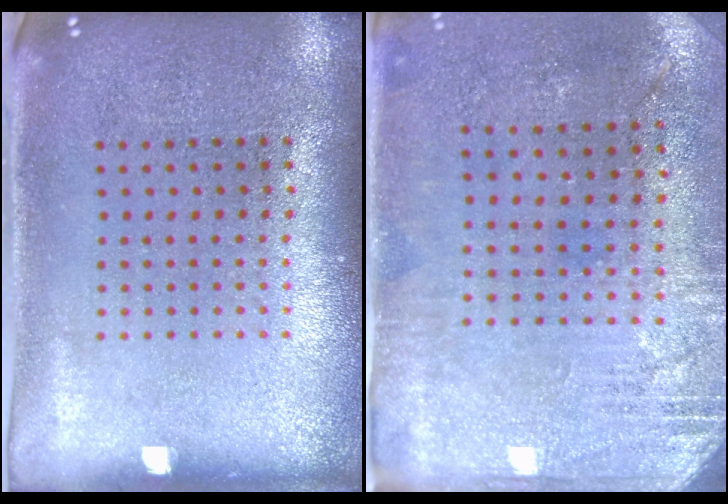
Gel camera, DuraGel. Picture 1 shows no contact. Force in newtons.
{"total": 2.8, "press": 2.4, "slide": 1.5}